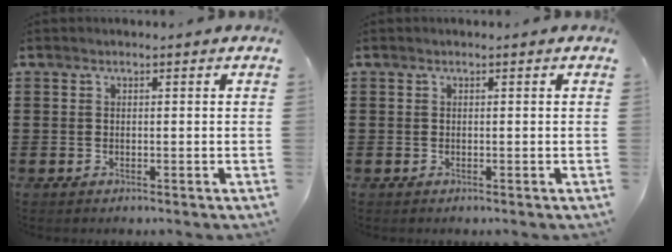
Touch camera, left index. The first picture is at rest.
{"total": 0.0}